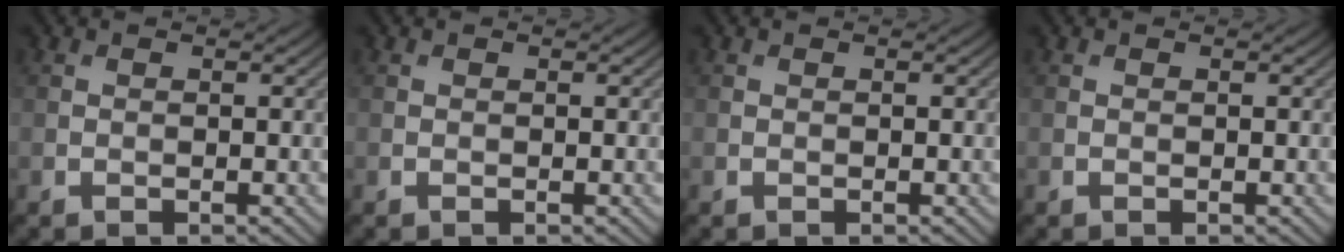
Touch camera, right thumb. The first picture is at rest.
{"total": 0.0}
{"total": 0.0}
{"total": 0.0}